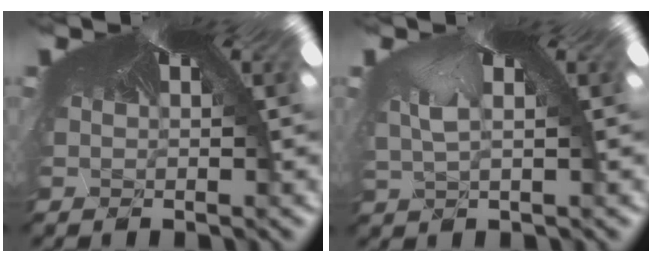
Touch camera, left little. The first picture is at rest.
{"total": 1.5, "force": [-1.3, 0.4, 0.6], "torque": [-0.036, -0.026, 0.019]}